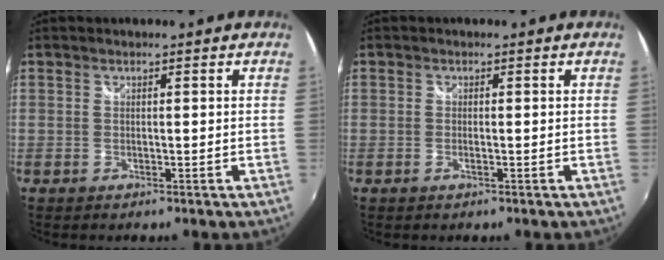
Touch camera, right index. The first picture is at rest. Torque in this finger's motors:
{"motor_torque": [-0.40, 0.29, -0.04, -0.01]}